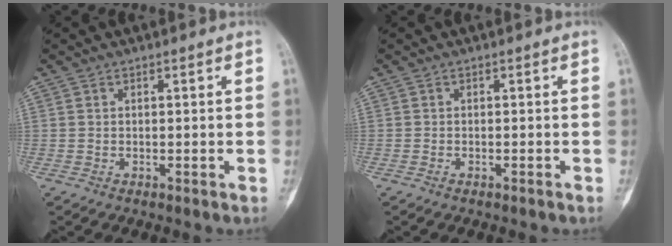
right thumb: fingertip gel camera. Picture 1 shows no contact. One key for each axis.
{"total": 0.6, "fx": -0.5, "fy": 0.1, "fz": 0.4, "tx": -0.014, "ty": 0.008, "tz": -0.001}